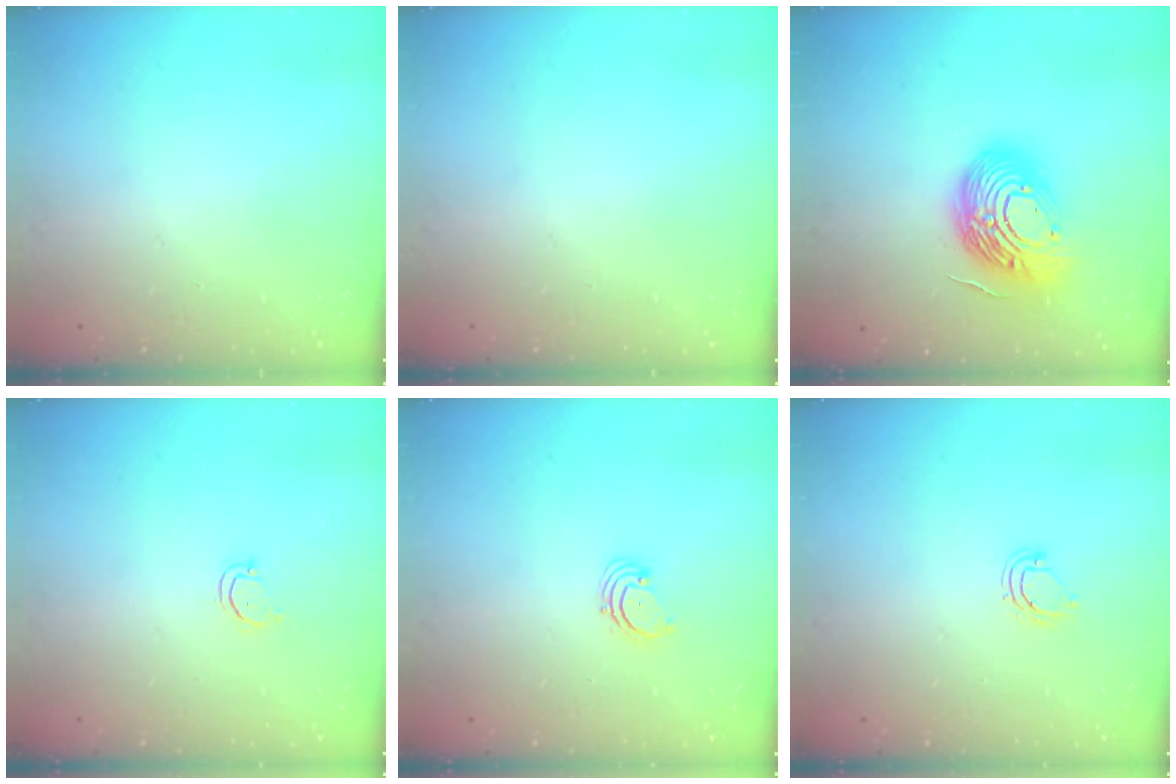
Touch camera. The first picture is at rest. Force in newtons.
{"total": 0.0}
{"total": 20.0, "press": 20.0, "slide": 1.6}
{"total": 2.6, "press": 2.6, "slide": 0.2}
{"total": 1.7, "press": 1.6, "slide": 0.2}
{"total": 5.0, "press": 5.0, "slide": 0.2}